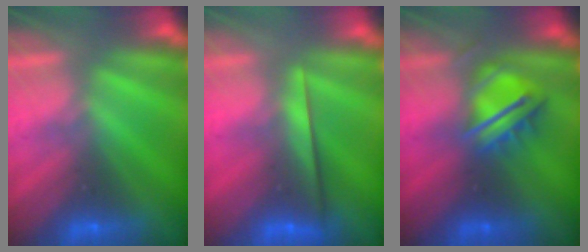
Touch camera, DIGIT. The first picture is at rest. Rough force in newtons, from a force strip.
{"total": 2.2}
{"total": 4.8}